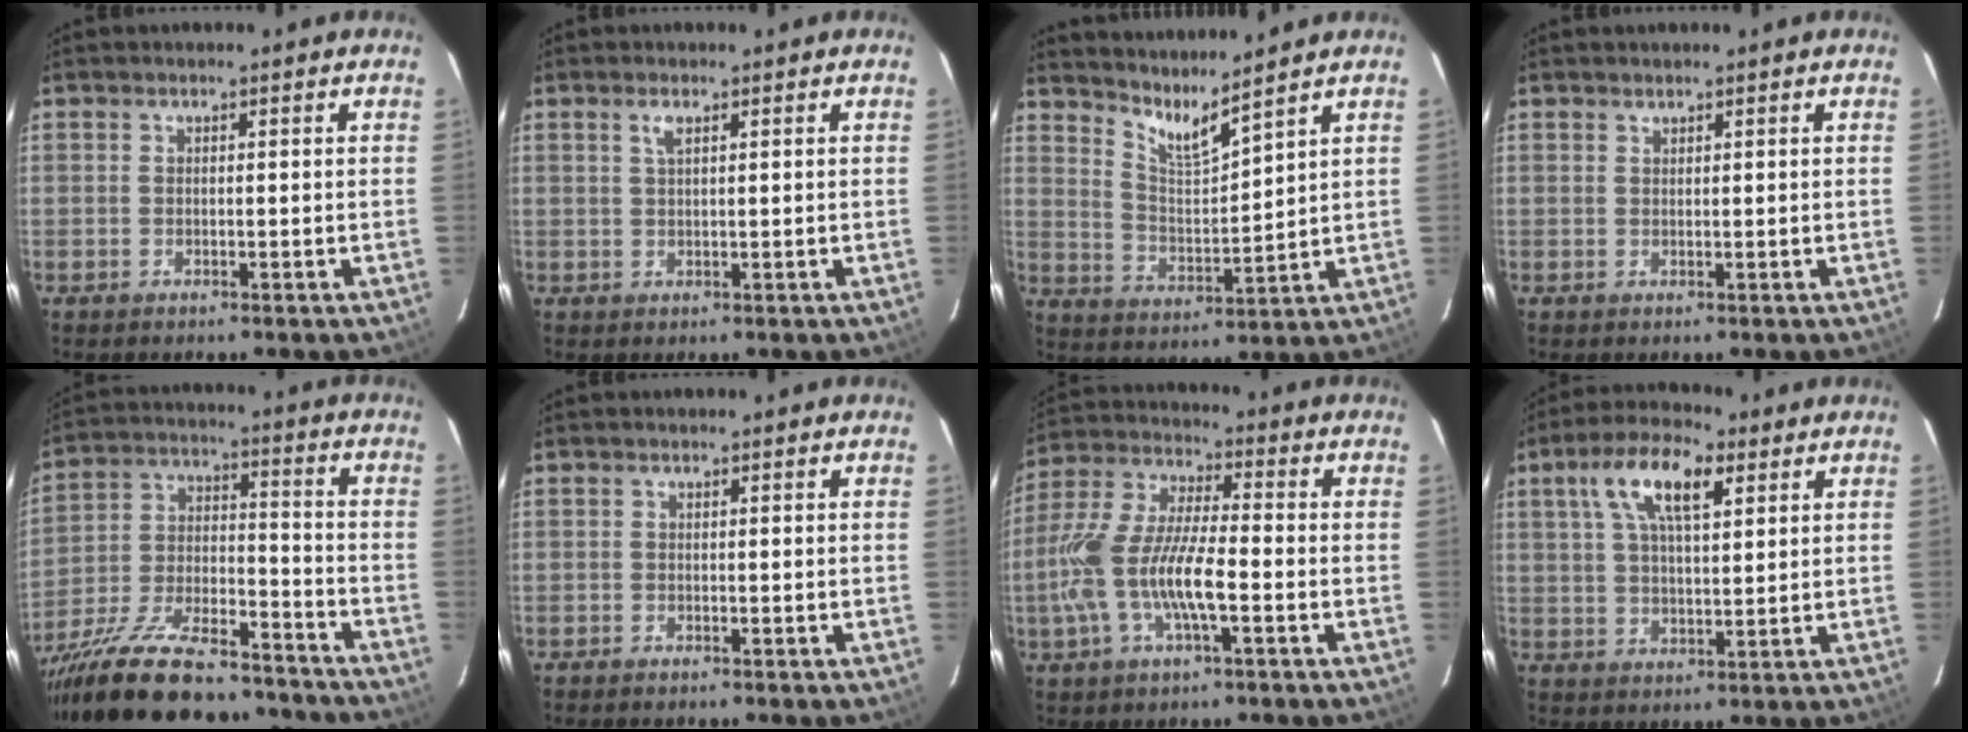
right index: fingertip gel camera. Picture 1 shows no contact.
{"total": 1.7, "force": [0.9, 0.5, 1.3], "torque": [-0.026, 0.003, 0.016]}
{"total": 7.4, "force": [6.7, -0.5, 3.2], "torque": [-0.062, -0.027, 0.130]}
{"total": 0.5, "force": [0.5, 0.1, 0.0], "torque": [0.000, 0.001, 0.011]}
{"total": 24.5, "force": [-19.5, 7.9, 12.5], "torque": [-0.239, -0.020, -0.299]}
{"total": 0.6, "force": [-0.5, 0.1, 0.2], "torque": [-0.004, -0.002, -0.010]}
{"total": 14.6, "force": [-4.0, 4.4, 13.3], "torque": [-0.283, -0.001, -0.079]}
{"total": 10.7, "force": [4.9, 4.1, 8.6], "torque": [-0.159, 0.023, 0.085]}